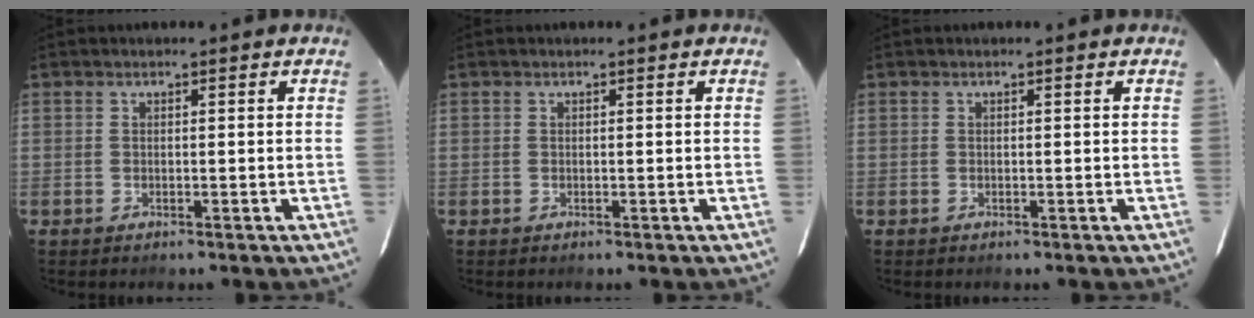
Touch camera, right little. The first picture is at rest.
{"total": 0.0}
{"total": 0.0}